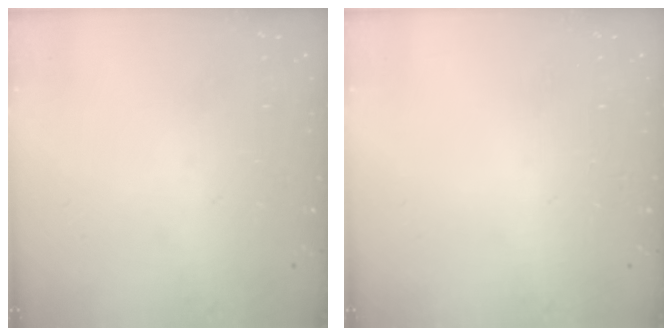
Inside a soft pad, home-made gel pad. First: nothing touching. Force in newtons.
{"total": 0.0}